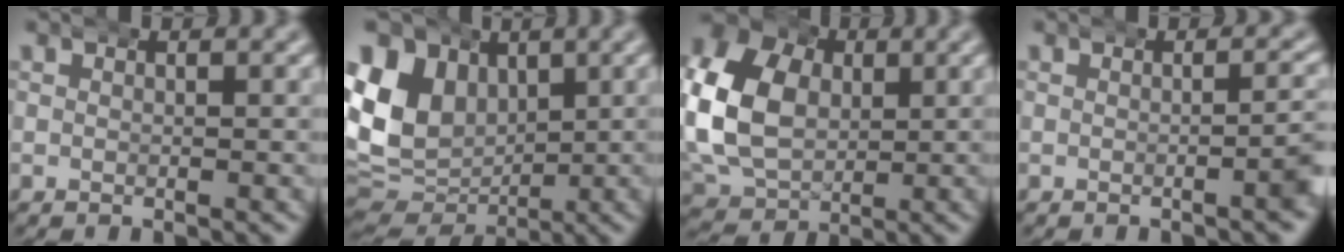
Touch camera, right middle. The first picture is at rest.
{"total": 15.2, "force": [0.5, 13.0, 7.9], "torque": [-0.169, -0.028, 0.011]}
{"total": 13.2, "force": [0.1, 11.1, 7.1], "torque": [-0.171, -0.017, 0.003]}
{"total": 2.2, "force": [-0.3, 0.7, 2.1], "torque": [-0.017, 0.011, -0.012]}